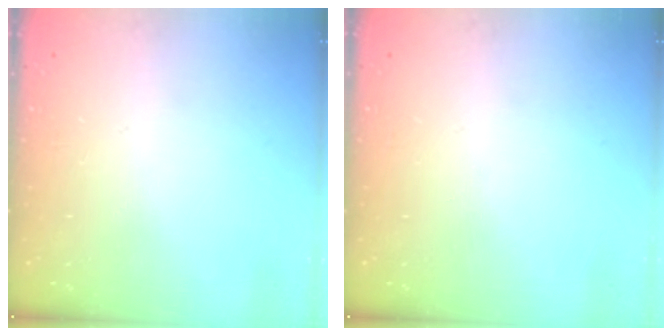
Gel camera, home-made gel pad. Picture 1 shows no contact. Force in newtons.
{"total": 0.0}